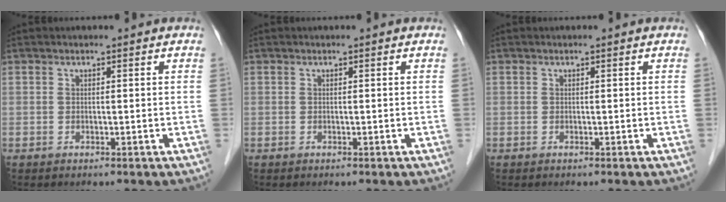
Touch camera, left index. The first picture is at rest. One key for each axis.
{"total": 0.0}
{"total": 0.0}